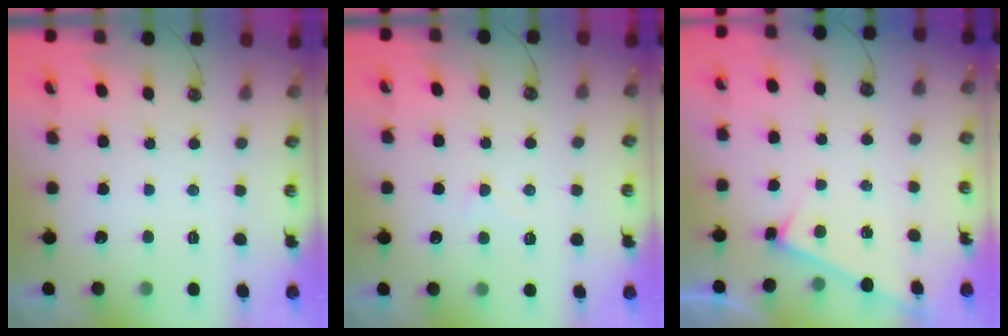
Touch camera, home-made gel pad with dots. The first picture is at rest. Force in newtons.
{"total": 2.7, "press": 2.6, "slide": 0.5}
{"total": 6.3, "press": 6.3, "slide": 0.3}